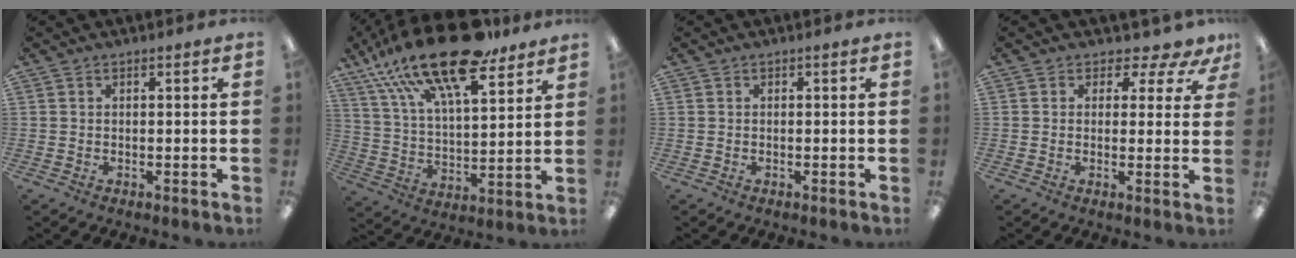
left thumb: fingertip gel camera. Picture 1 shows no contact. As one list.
[{"total": 22.5, "force": [16.1, 7.6, 13.8], "torque": [-0.243, -0.090, 0.277]}, {"total": 0.0}, {"total": 4.0, "force": [2.6, 2.5, 1.7], "torque": [-0.021, -0.018, 0.042]}]